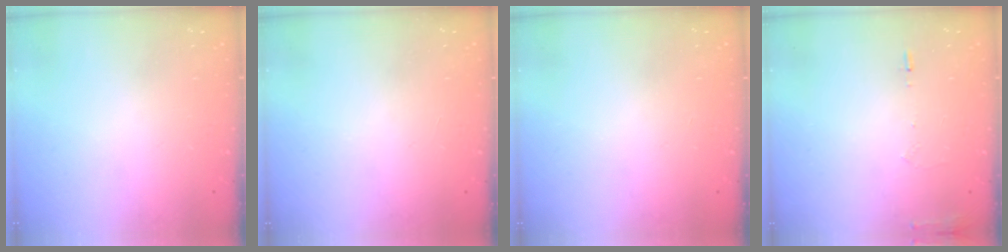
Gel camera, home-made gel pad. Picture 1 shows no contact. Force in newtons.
{"total": 1.0, "press": 0.0, "slide": 1.0}
{"total": 0.0}
{"total": 6.4, "press": 6.2, "slide": 1.5}